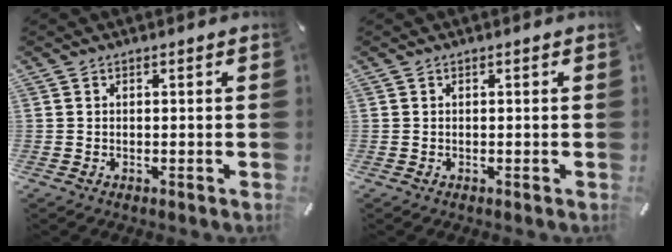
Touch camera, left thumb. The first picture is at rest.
{"total": 0.0}